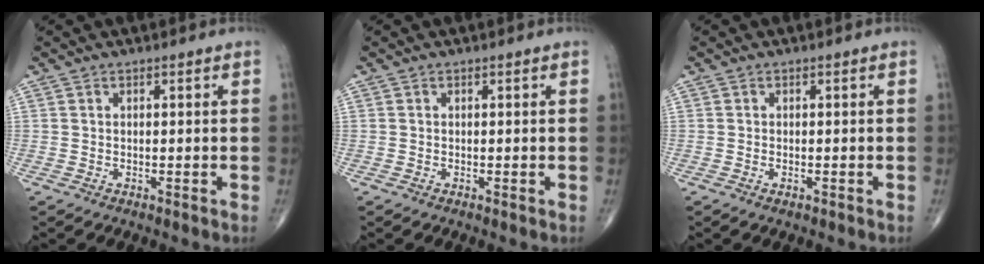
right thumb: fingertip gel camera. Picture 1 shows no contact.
{"total": 0.0}
{"total": 0.6, "force": [-0.3, 0.2, 0.4], "torque": [-0.010, 0.001, -0.004]}